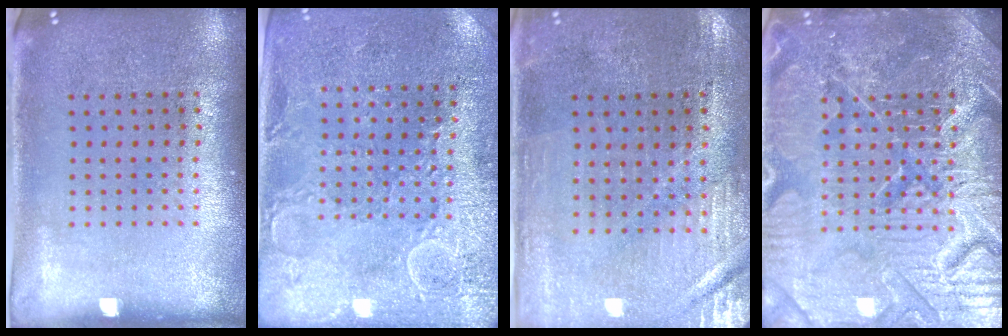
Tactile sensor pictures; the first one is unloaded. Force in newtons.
{"total": 2.8, "press": 2.7, "slide": 0.7}
{"total": 0.6, "press": 0.5, "slide": 0.3}
{"total": 7.7, "press": 7.6, "slide": 0.9}